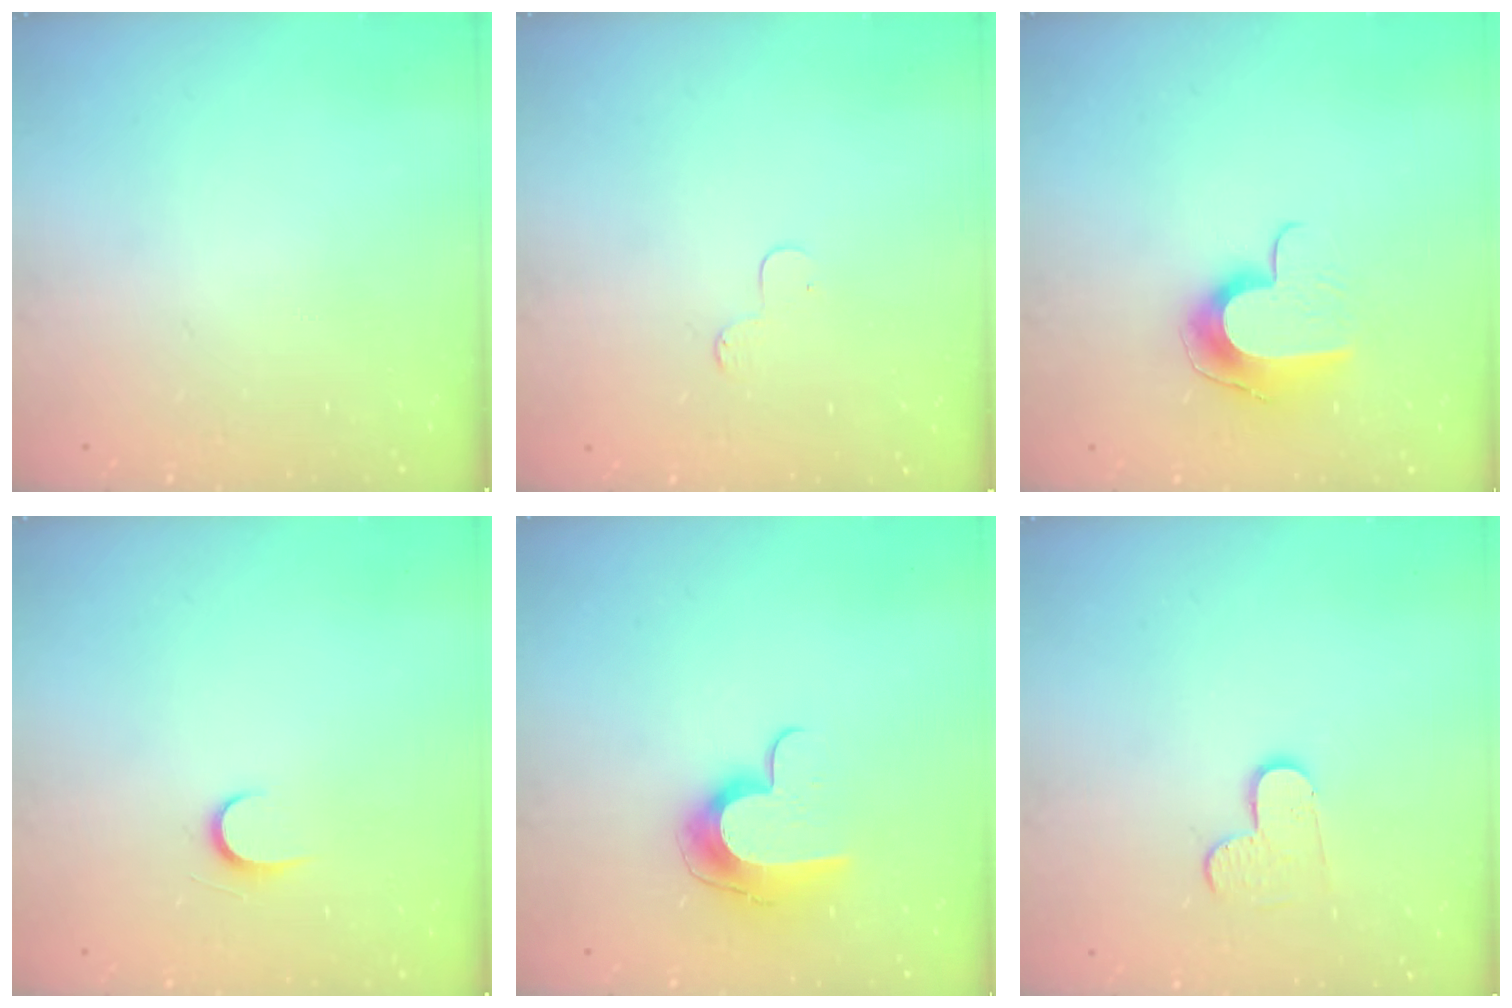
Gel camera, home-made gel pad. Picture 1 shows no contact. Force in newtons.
{"total": 3.3, "press": 3.3, "slide": 0.3}
{"total": 9.9, "press": 9.9, "slide": 0.3}
{"total": 4.9, "press": 4.8, "slide": 0.5}
{"total": 10.3, "press": 10.3, "slide": 0.1}
{"total": 4.2, "press": 4.2, "slide": 0.4}